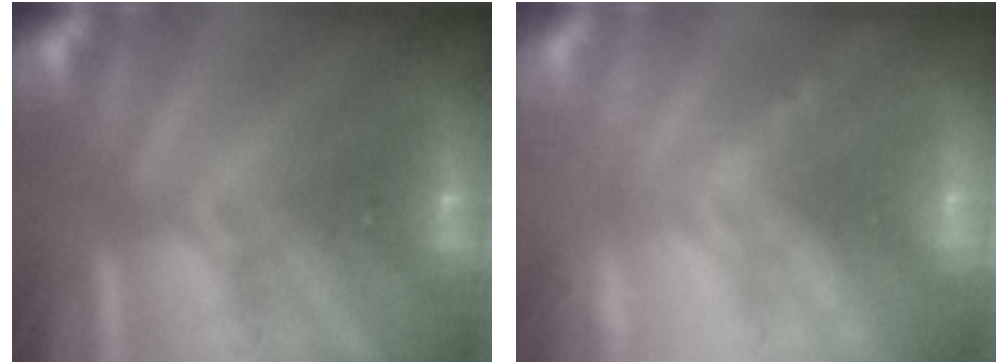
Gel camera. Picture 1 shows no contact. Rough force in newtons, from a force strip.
{"total": 2.4}